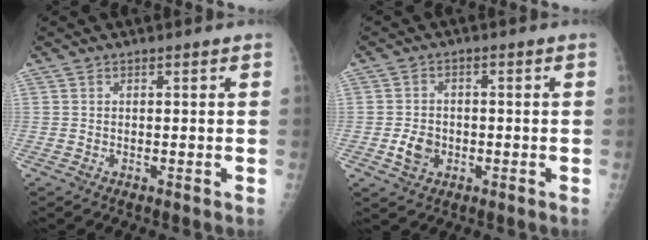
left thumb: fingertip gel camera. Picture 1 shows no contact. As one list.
[{"total": 4.5, "force": [-1.2, 3.5, 2.4], "torque": [-0.032, 0.006, -0.021]}]